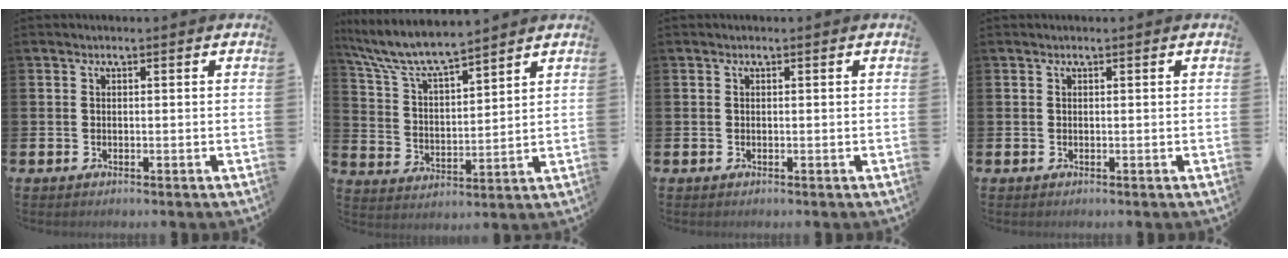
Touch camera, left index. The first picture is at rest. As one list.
[{"total": 7.9, "force": [7.3, 1.0, 2.8], "torque": [-0.087, -0.043, 0.129]}, {"total": 0.0}, {"total": 0.0}]